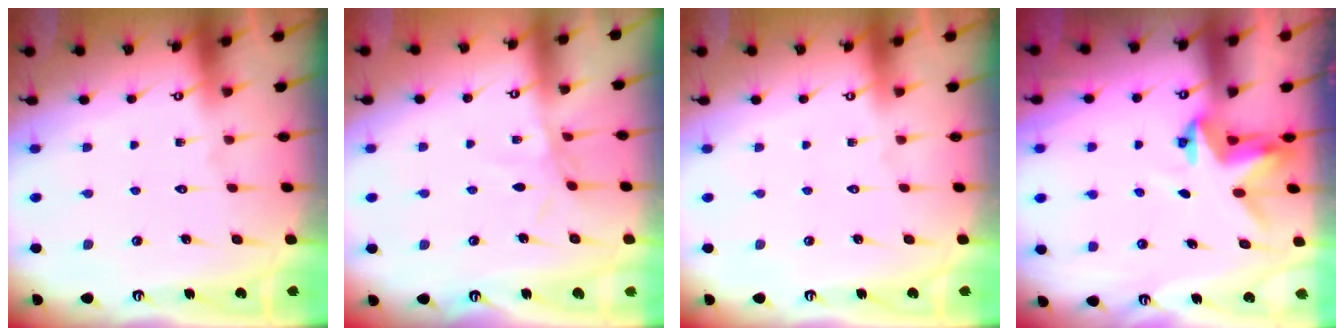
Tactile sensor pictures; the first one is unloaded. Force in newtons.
{"total": 2.8, "press": 2.8, "slide": 0.2}
{"total": 0.0}
{"total": 3.3, "press": 3.3, "slide": 0.2}